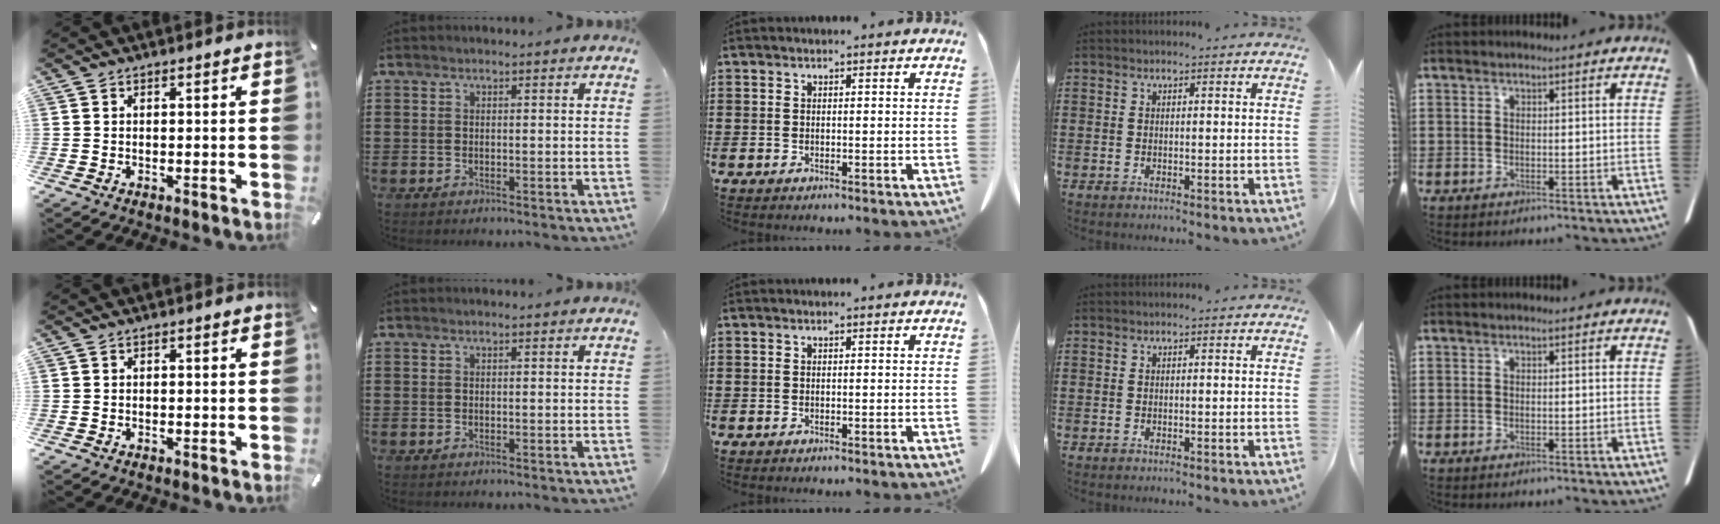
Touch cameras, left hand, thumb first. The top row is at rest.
{}